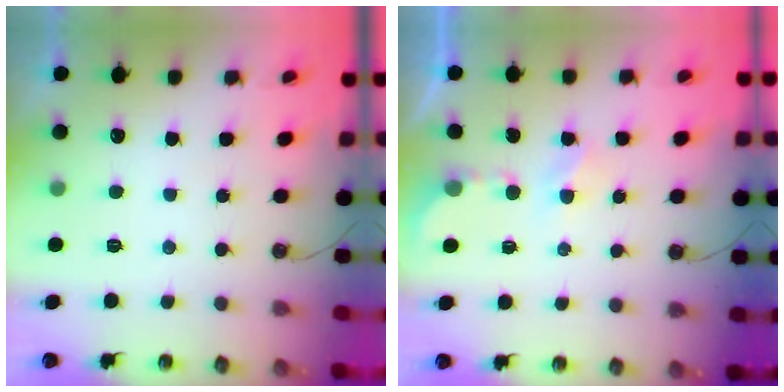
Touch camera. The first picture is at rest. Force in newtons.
{"total": 4.0, "press": 3.9, "slide": 0.4}